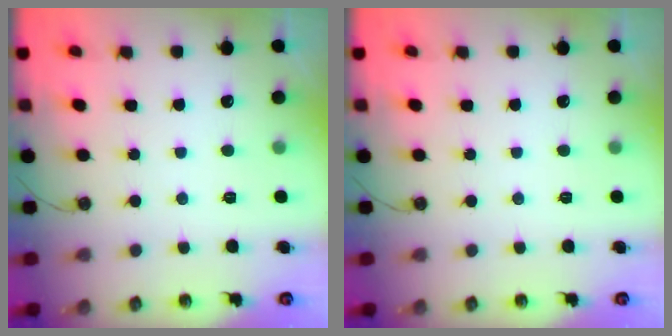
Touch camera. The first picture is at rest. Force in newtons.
{"total": 0.0}